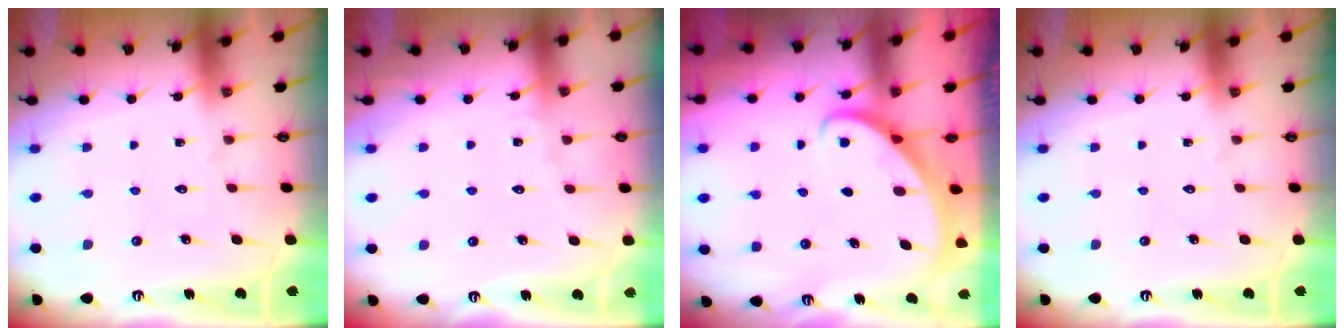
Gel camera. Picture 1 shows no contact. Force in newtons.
{"total": 1.7, "press": 1.7, "slide": 0.2}
{"total": 2.8, "press": 2.8, "slide": 0.2}
{"total": 0.0}